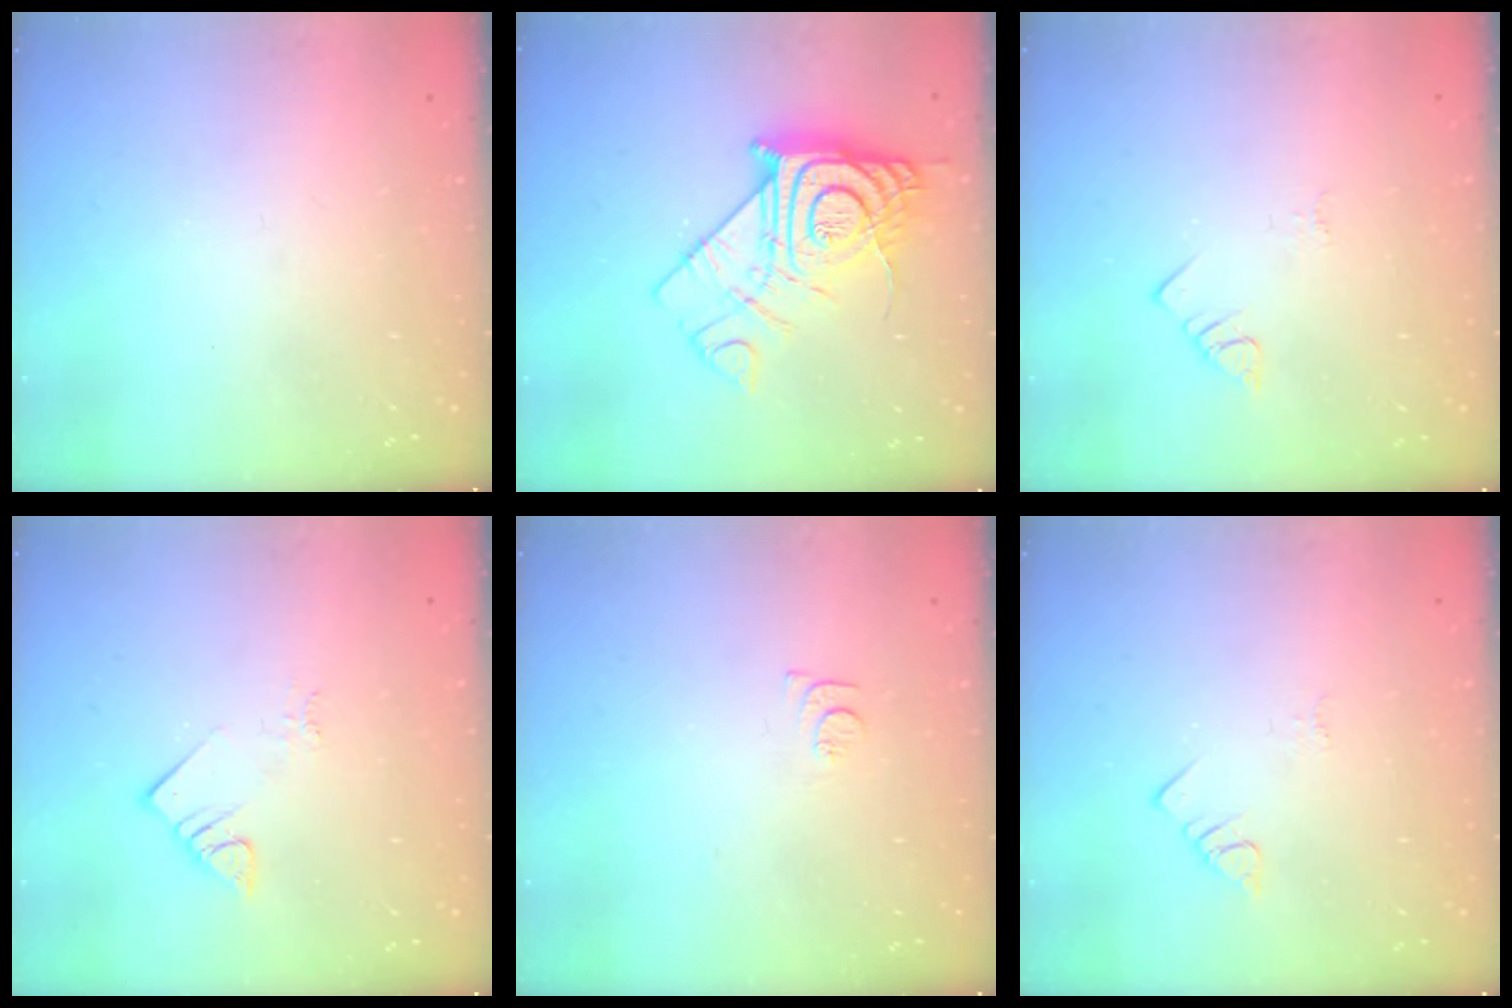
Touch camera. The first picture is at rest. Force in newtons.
{"total": 15.9, "press": 15.8, "slide": 1.7}
{"total": 2.1, "press": 2.1, "slide": 0.4}
{"total": 4.1, "press": 4.1, "slide": 0.3}
{"total": 5.5, "press": 5.5, "slide": 0.5}
{"total": 2.1, "press": 2.1, "slide": 0.4}